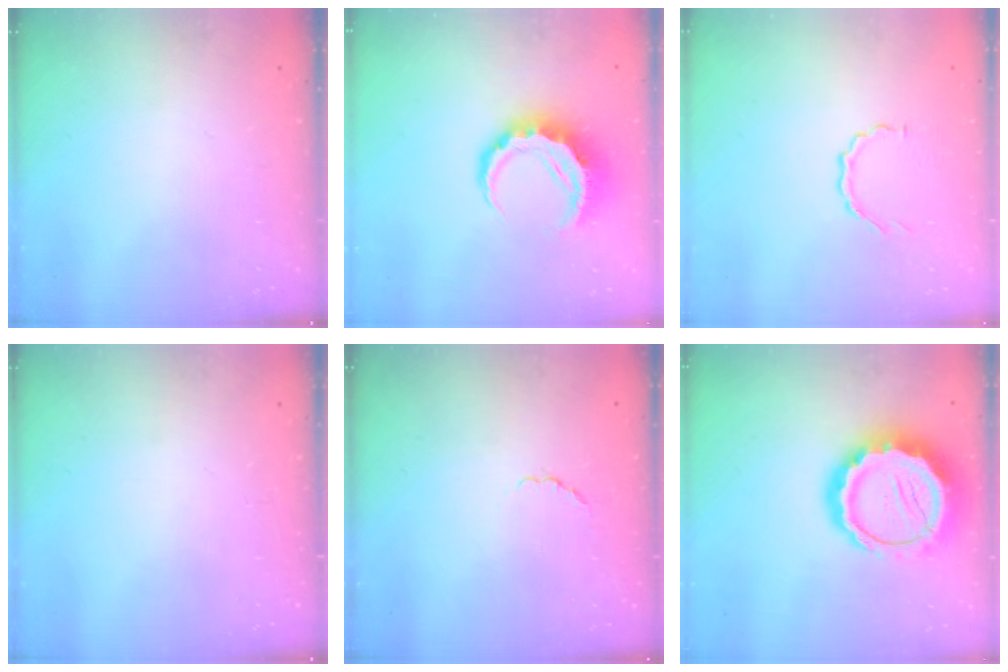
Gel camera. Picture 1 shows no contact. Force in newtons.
{"total": 8.8, "press": 8.6, "slide": 1.6}
{"total": 3.3, "press": 3.1, "slide": 1.0}
{"total": 0.0}
{"total": 2.4, "press": 2.2, "slide": 1.0}
{"total": 16.7, "press": 16.4, "slide": 3.5}